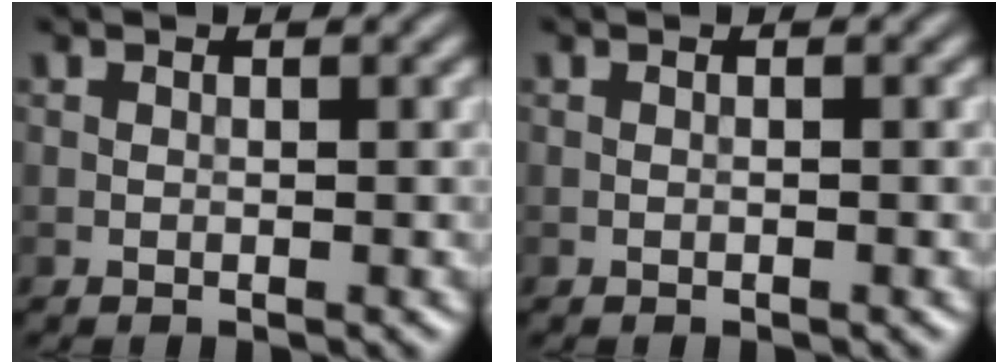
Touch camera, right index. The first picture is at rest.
{"total": 0.0}